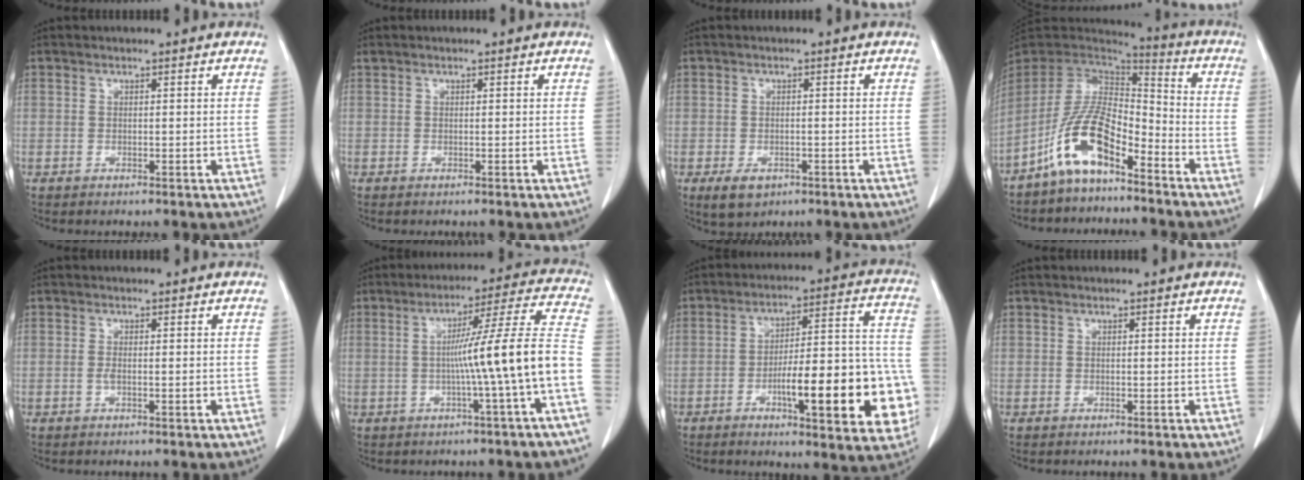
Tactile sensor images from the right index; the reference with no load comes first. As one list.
[{"total": 0.0}, {"total": 3.5, "force": [-1.8, 2.3, 1.9], "torque": [-0.034, -0.003, -0.018]}, {"total": 11.6, "force": [-7.1, 4.1, 8.2], "torque": [-0.176, 0.016, -0.136]}, {"total": 1.4, "force": [-0.3, 0.4, 1.3], "torque": [-0.026, -0.002, -0.004]}, {"total": 12.8, "force": [-2.7, -2.2, 12.3], "torque": [-0.174, 0.017, -0.041]}, {"total": 19.8, "force": [-6.1, 4.5, 18.3], "torque": [-0.194, 0.031, -0.073]}, {"total": 0.0}]